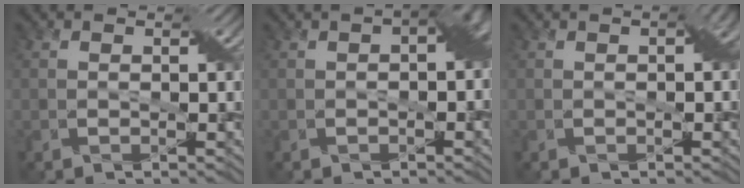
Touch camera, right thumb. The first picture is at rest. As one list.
[{"total": 4.9, "force": [0.1, 2.6, 4.2], "torque": [-0.049, 0.008, 0.000]}, {"total": 2.1, "force": [0.2, 0.9, 1.9], "torque": [-0.026, 0.008, 0.001]}]